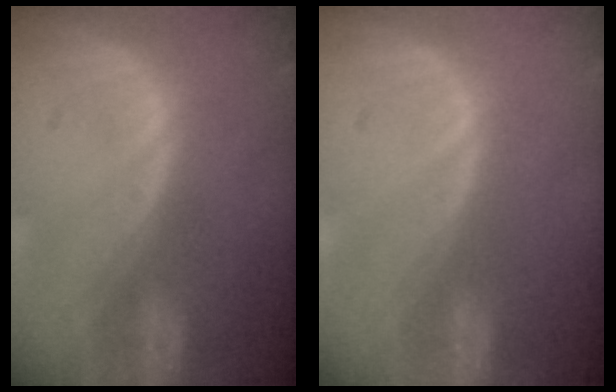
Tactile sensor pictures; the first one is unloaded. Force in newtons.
{"total": 0.0}